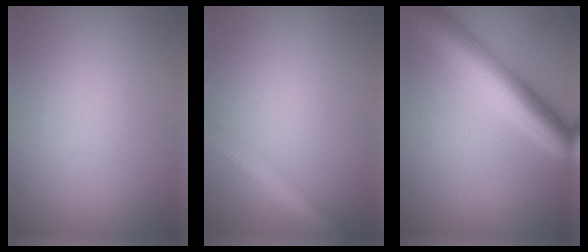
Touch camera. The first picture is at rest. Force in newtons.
{"total": 2.9, "press": 2.9, "slide": 0.2}
{"total": 6.9, "press": 6.9, "slide": 0.3}